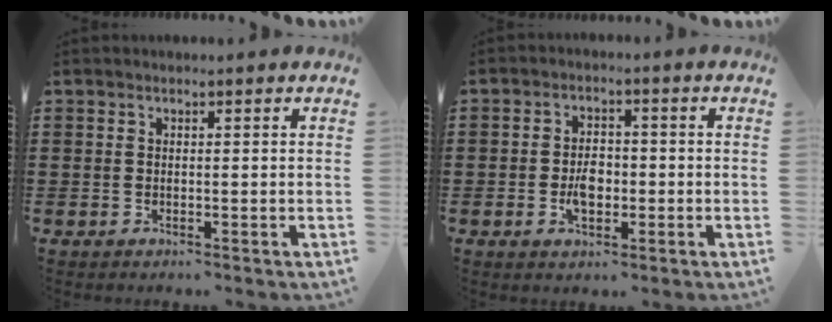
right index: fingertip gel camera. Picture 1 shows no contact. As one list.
[{"total": 4.1, "force": [-0.9, 2.6, 3.1], "torque": [-0.049, 0.005, -0.017]}]